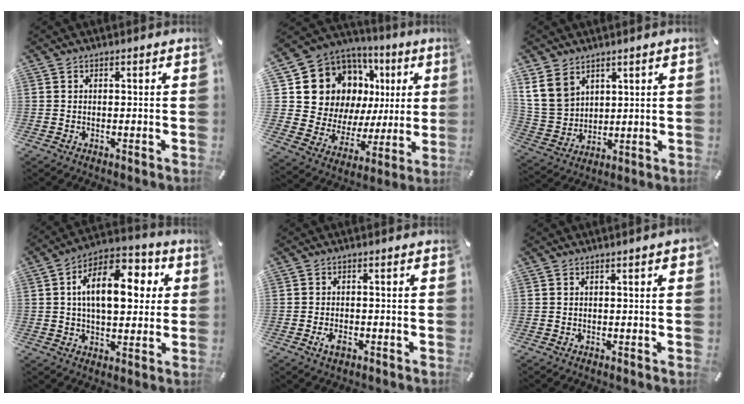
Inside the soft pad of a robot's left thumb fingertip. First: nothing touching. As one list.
[{"total": 17.6, "force": [7.3, 13.9, 7.8], "torque": [-0.142, -0.054, 0.157]}, {"total": 10.0, "force": [5.3, 7.9, 3.2], "torque": [-0.095, -0.020, 0.105]}, {"total": 15.8, "force": [3.8, 8.9, 12.5], "torque": [-0.196, -0.002, 0.062]}, {"total": 2.9, "force": [-1.2, 1.5, 2.2], "torque": [-0.044, 0.001, -0.021]}, {"total": 1.9, "force": [0.5, 0.3, 1.8], "torque": [-0.033, 0.003, 0.007]}]